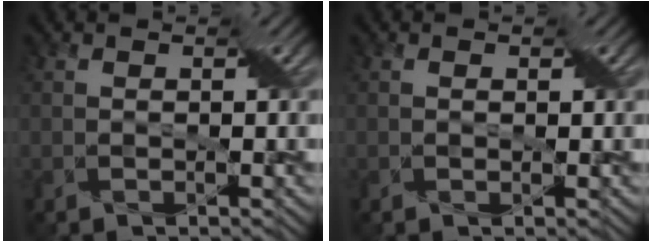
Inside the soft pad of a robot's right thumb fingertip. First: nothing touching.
{"total": 0.6, "force": [0.2, 0.3, 0.5], "torque": [-0.006, 0.001, 0.004]}